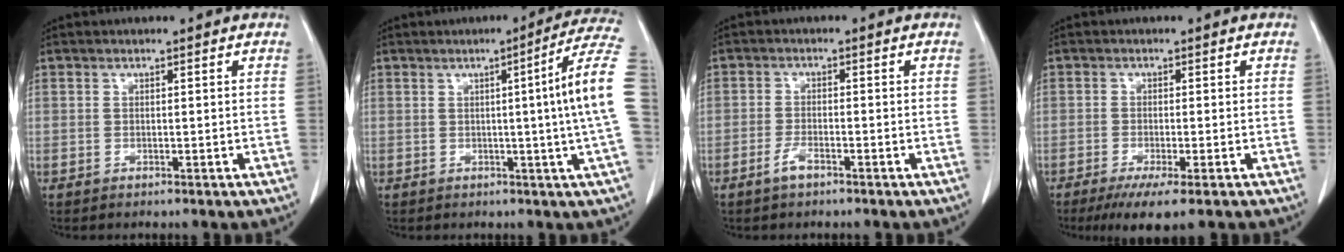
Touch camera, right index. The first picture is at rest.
{"total": 10.7, "force": [0.3, -2.4, 10.4], "torque": [-0.120, 0.002, -0.003]}
{"total": 2.5, "force": [-1.7, 0.5, 1.7], "torque": [-0.038, 0.000, -0.034]}
{"total": 6.0, "force": [-3.9, 0.4, 4.5], "torque": [-0.068, -0.016, -0.060]}